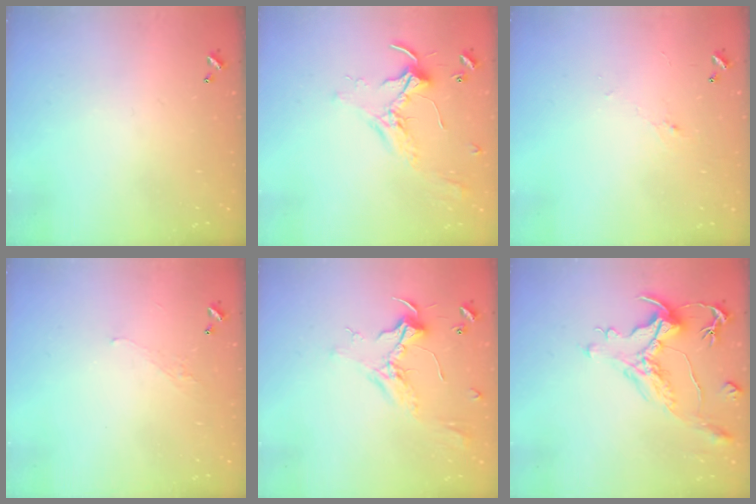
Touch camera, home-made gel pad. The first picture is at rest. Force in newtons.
{"total": 2.1, "press": 2.1, "slide": 0.4}
{"total": 0.6, "press": 0.2, "slide": 0.5}
{"total": 0.5, "press": 0.1, "slide": 0.5}
{"total": 2.3, "press": 2.2, "slide": 0.8}
{"total": 1.4, "press": 0.7, "slide": 1.2}